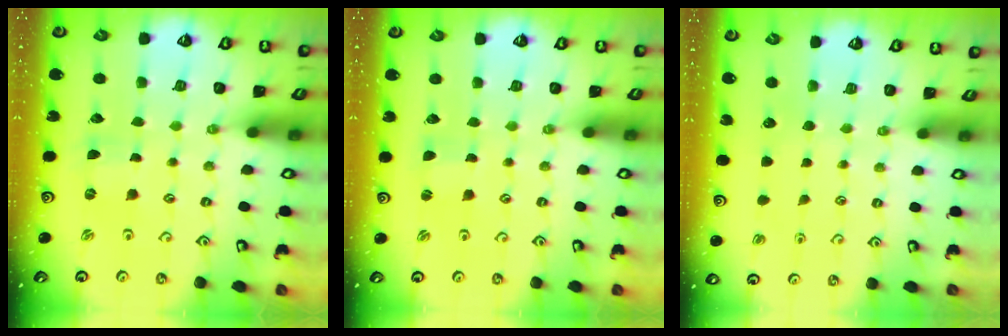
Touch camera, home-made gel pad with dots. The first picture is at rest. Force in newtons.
{"total": 0.0}
{"total": 0.0}